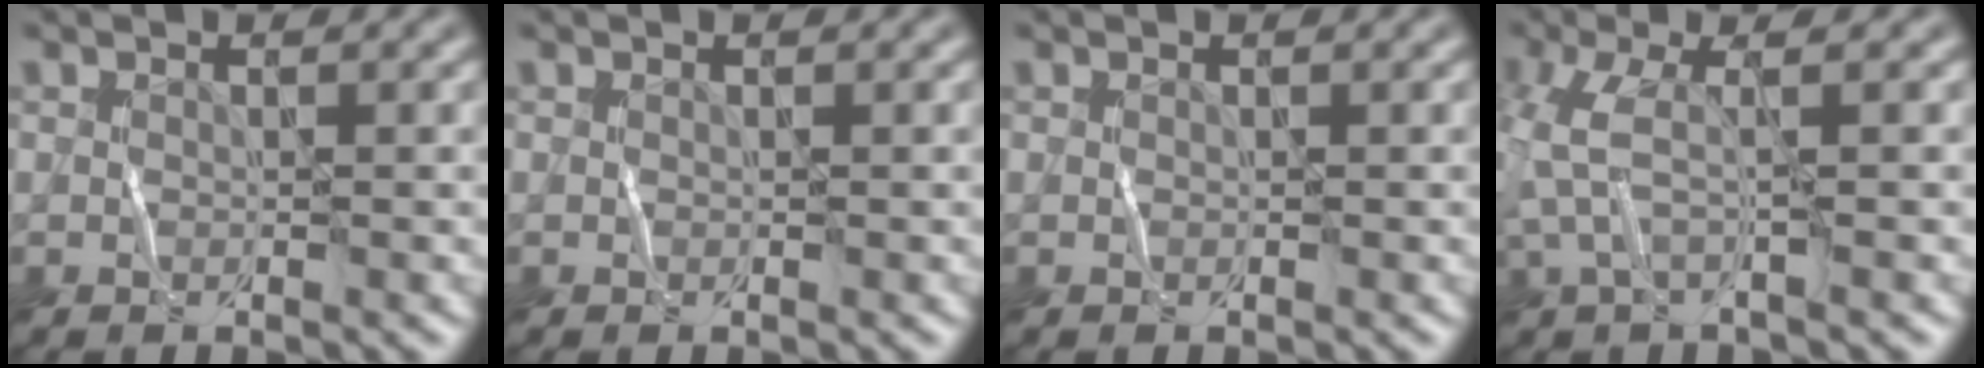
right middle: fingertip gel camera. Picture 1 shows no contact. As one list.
[{"total": 0.0}, {"total": 0.0}, {"total": 3.1, "force": [-0.4, 0.4, 3.1], "torque": [-0.087, 0.001, -0.011]}]